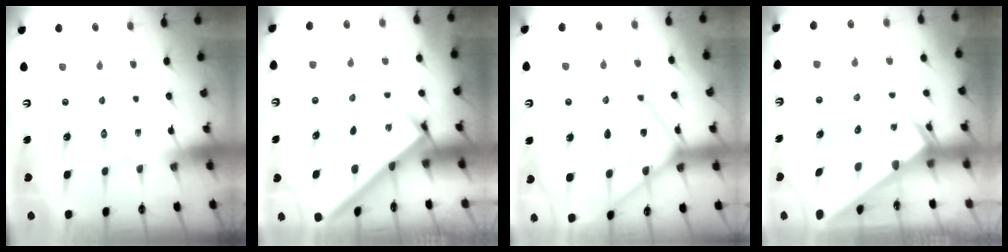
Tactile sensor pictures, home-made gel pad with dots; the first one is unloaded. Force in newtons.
{"total": 2.6, "press": 2.6, "slide": 0.3}
{"total": 16.1, "press": 16.1, "slide": 1.4}
{"total": 2.3, "press": 2.3, "slide": 0.1}